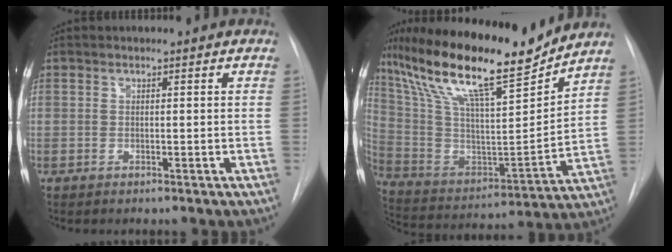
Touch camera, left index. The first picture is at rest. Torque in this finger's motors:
{"motor_torque": [1.03, -1.10, 0.76, 0.20]}